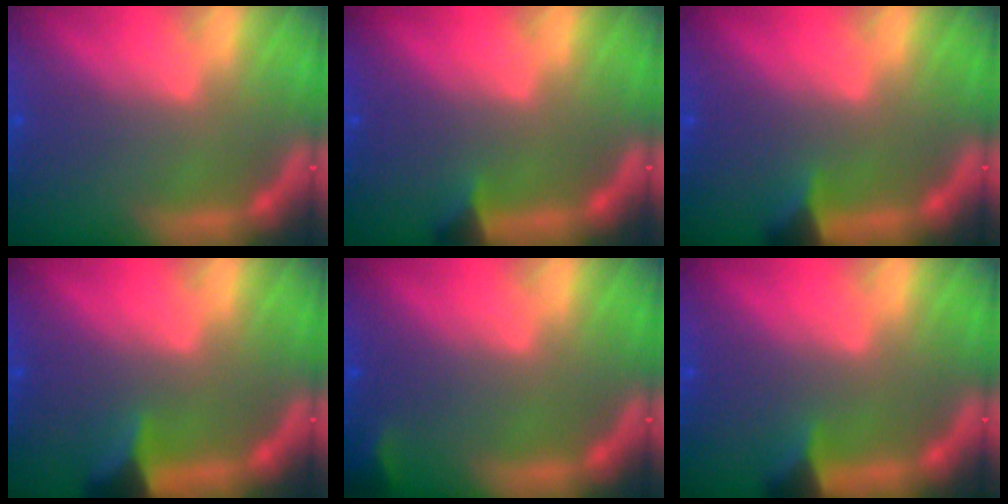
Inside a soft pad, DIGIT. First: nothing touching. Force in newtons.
{"total": 1.4}
{"total": 1.9}
{"total": 2.9}
{"total": 1.4}
{"total": 1.9}